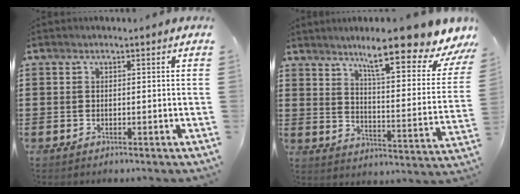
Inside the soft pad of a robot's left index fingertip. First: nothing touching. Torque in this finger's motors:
{"motor_torque": [2.14, 0.00, 1.05, 0.12]}